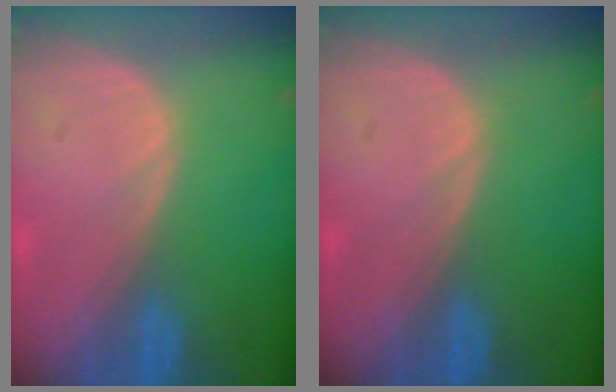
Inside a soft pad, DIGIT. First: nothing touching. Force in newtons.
{"total": 0.0}